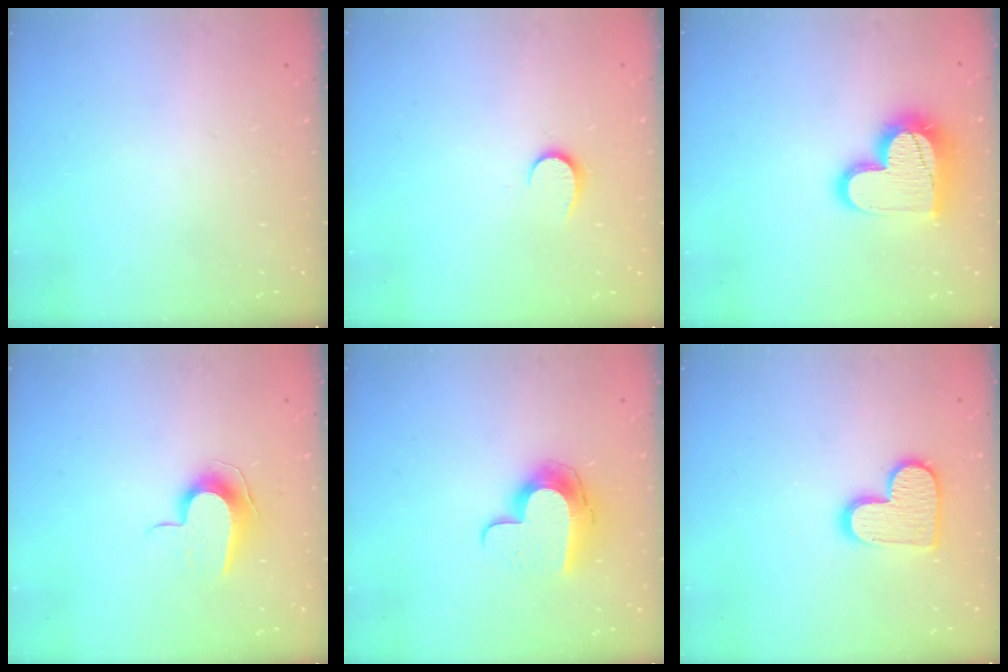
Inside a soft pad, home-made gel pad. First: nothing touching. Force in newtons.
{"total": 6.3, "press": 6.3, "slide": 0.5}
{"total": 18.1, "press": 18.0, "slide": 1.5}
{"total": 9.4, "press": 9.4, "slide": 0.5}
{"total": 11.6, "press": 11.6, "slide": 0.9}
{"total": 13.0, "press": 12.9, "slide": 0.9}